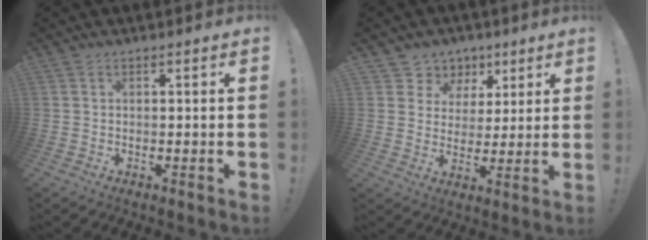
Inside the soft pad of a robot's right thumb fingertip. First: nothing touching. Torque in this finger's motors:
{"motor_torque": [0.58, 0.64, -0.78, 0.20, 0.03]}